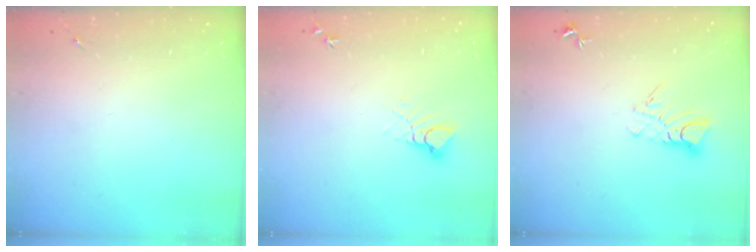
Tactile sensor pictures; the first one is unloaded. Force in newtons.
{"total": 4.0, "press": 3.9, "slide": 0.4}
{"total": 5.9, "press": 5.9, "slide": 0.5}